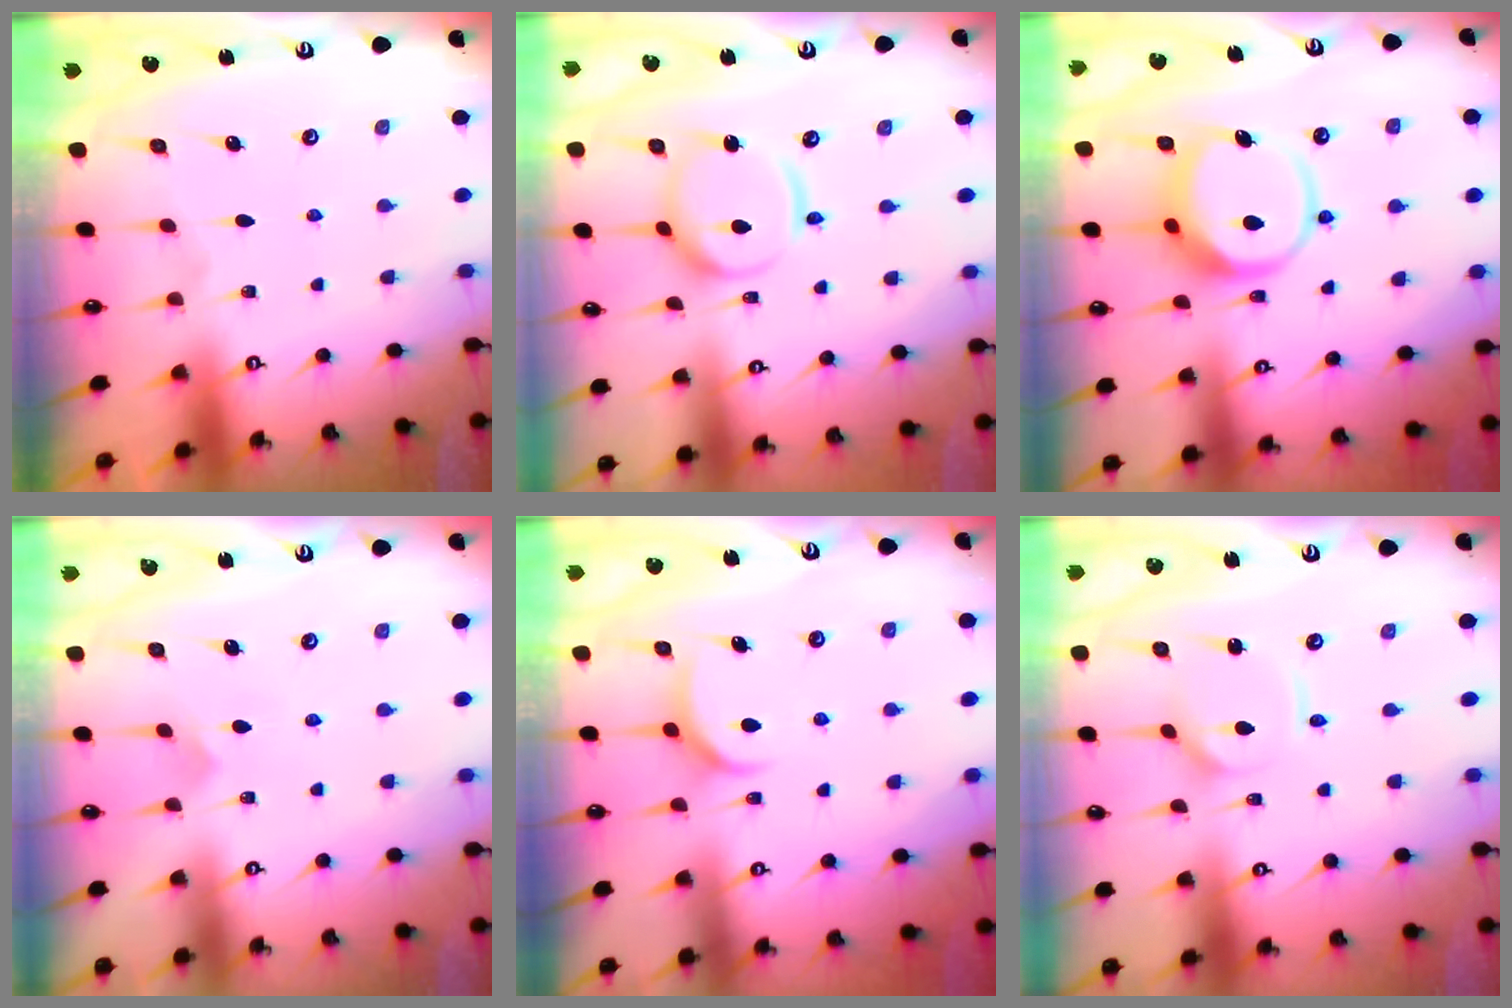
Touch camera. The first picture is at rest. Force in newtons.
{"total": 11.4, "press": 11.4, "slide": 1.1}
{"total": 11.6, "press": 11.5, "slide": 1.5}
{"total": 4.9, "press": 4.9, "slide": 0.5}
{"total": 5.8, "press": 5.8, "slide": 0.4}
{"total": 3.2, "press": 3.2, "slide": 0.4}